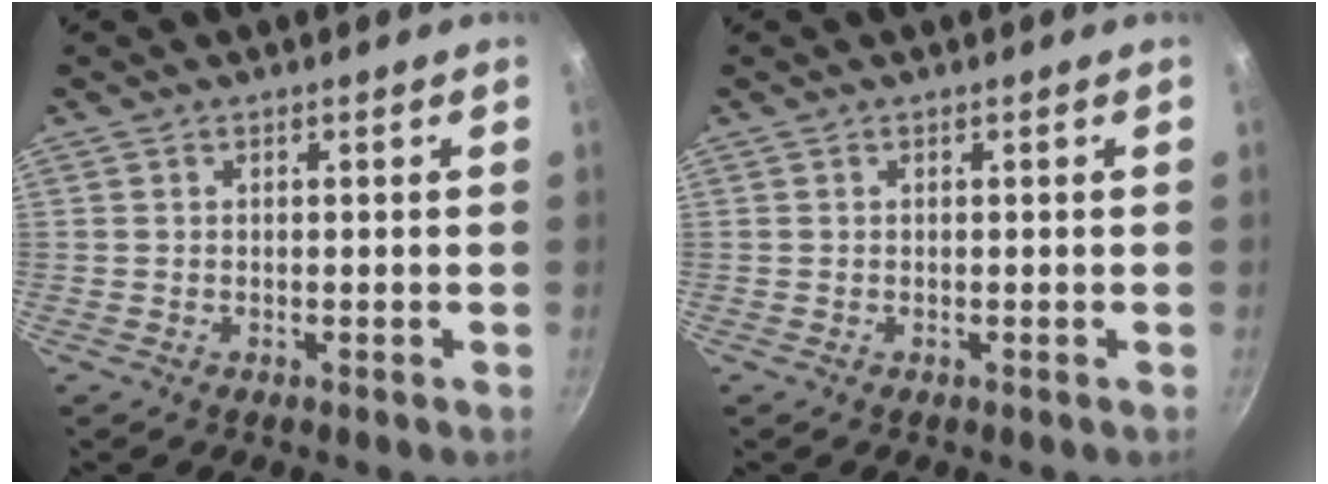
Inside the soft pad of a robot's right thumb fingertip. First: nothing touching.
{"total": 0.0}